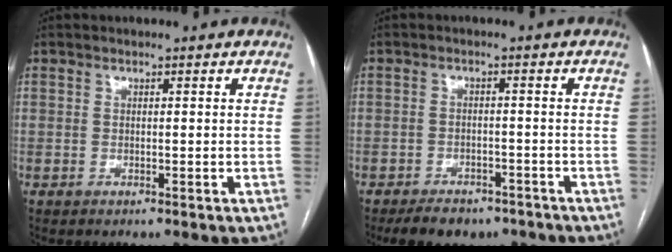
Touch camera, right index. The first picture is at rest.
{"total": 8.0, "force": [-6.3, 3.8, 3.1], "torque": [-0.040, 0.001, -0.087]}